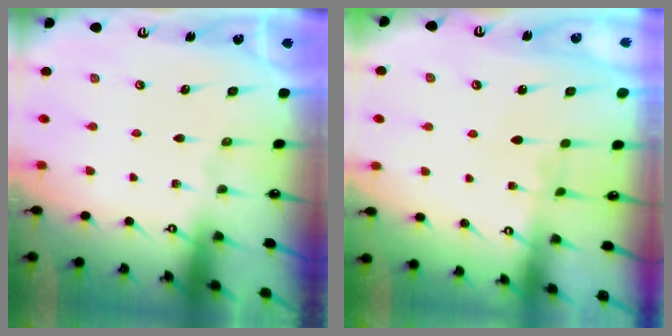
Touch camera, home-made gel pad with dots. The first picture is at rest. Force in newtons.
{"total": 4.0, "press": 4.0, "slide": 0.2}